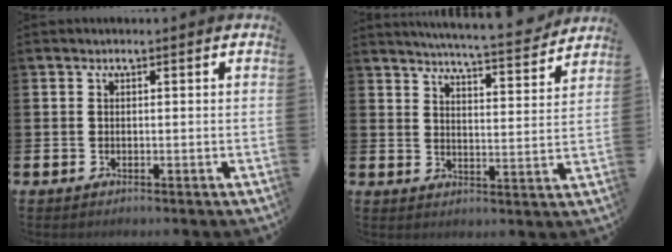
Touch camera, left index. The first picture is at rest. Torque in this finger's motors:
{"motor_torque": [1.15, -1.01, 0.44, 0.20]}